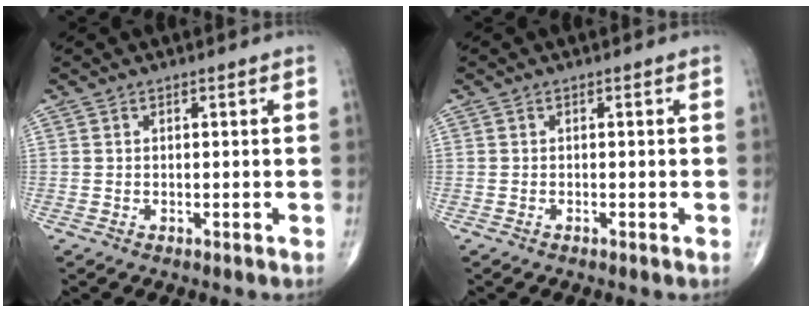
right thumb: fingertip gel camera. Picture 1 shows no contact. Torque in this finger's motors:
{"motor_torque": [0.23, -0.24, -0.01, -0.19, -0.05]}